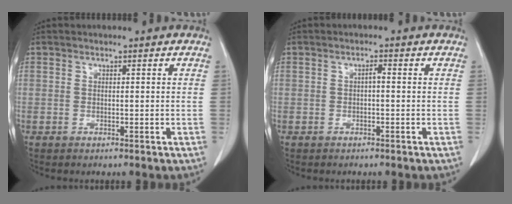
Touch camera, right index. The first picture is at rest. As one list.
[{"total": 1.0, "force": [-0.1, 0.3, 1.0], "torque": [-0.017, 0.004, -0.003]}]